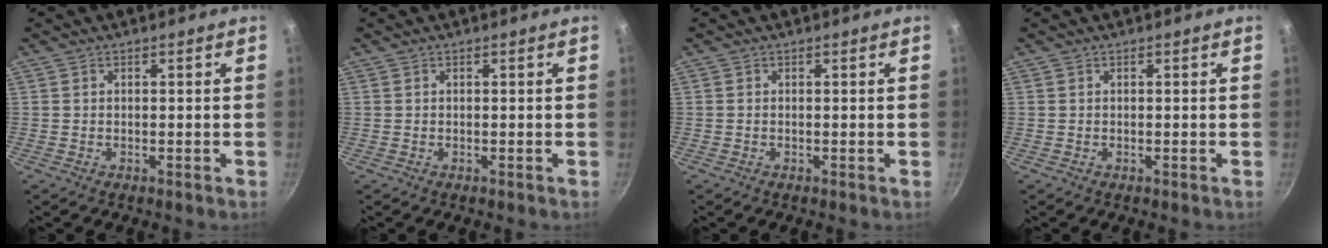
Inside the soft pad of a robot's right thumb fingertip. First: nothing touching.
{"total": 0.0}
{"total": 0.0}
{"total": 0.0}